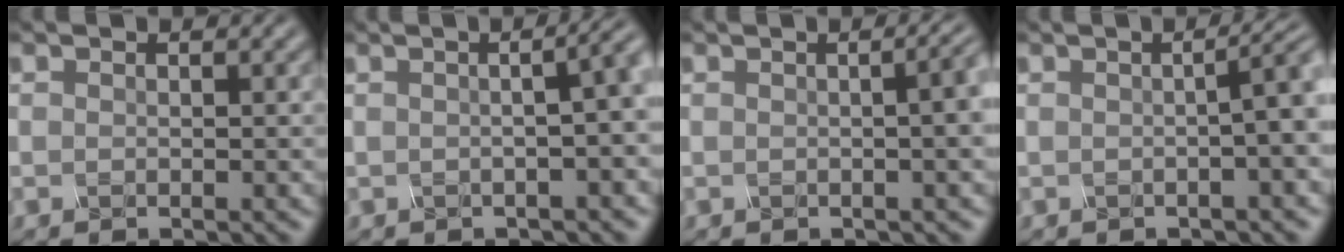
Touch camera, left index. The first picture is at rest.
{"total": 9.6, "force": [1.5, 5.1, 8.0], "torque": [-0.015, 0.049, -0.019]}
{"total": 6.6, "force": [0.4, 3.3, 5.7], "torque": [-0.017, 0.028, -0.008]}
{"total": 4.2, "force": [0.1, 1.3, 4.0], "torque": [-0.032, 0.019, -0.001]}